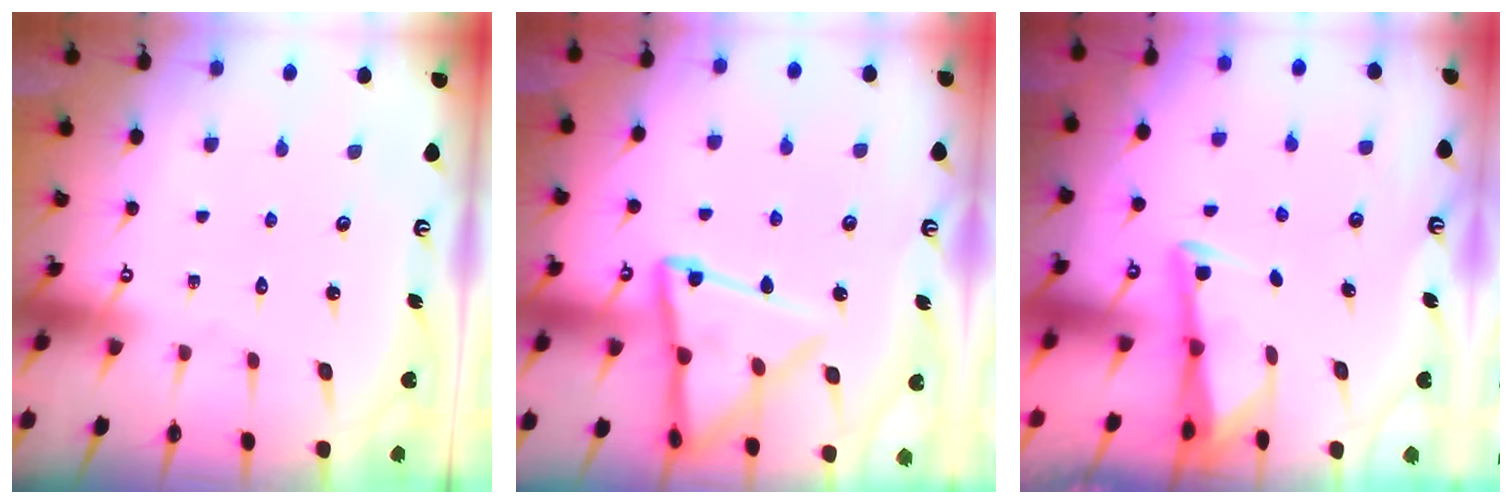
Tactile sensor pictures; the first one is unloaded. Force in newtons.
{"total": 14.2, "press": 14.2, "slide": 1.2}
{"total": 3.2, "press": 3.2, "slide": 0.4}